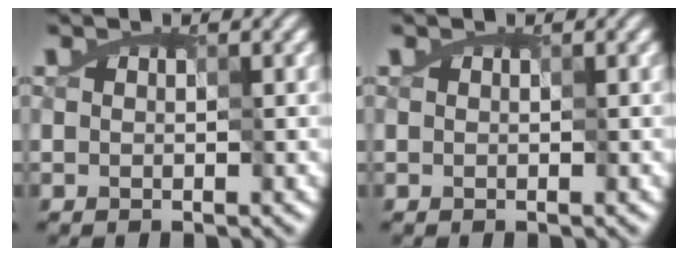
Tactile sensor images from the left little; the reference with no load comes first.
{"total": 0.0}